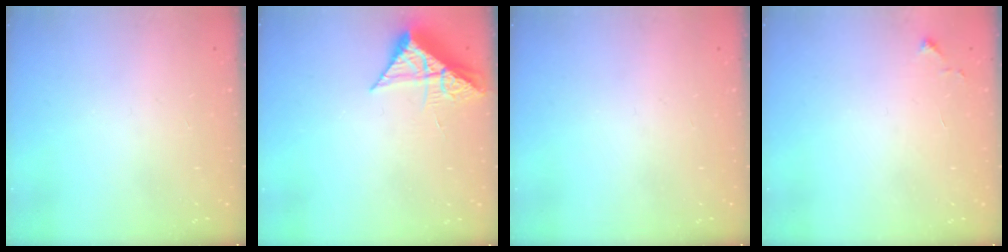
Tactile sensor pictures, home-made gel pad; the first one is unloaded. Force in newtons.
{"total": 7.6, "press": 7.6, "slide": 0.4}
{"total": 0.0}
{"total": 3.2, "press": 3.2, "slide": 0.6}